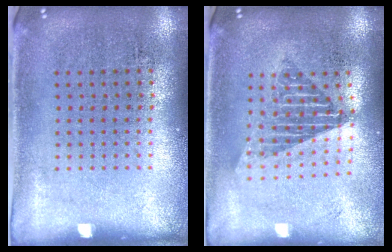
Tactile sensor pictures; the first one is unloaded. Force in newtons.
{"total": 1.7, "press": 1.4, "slide": 1.1}